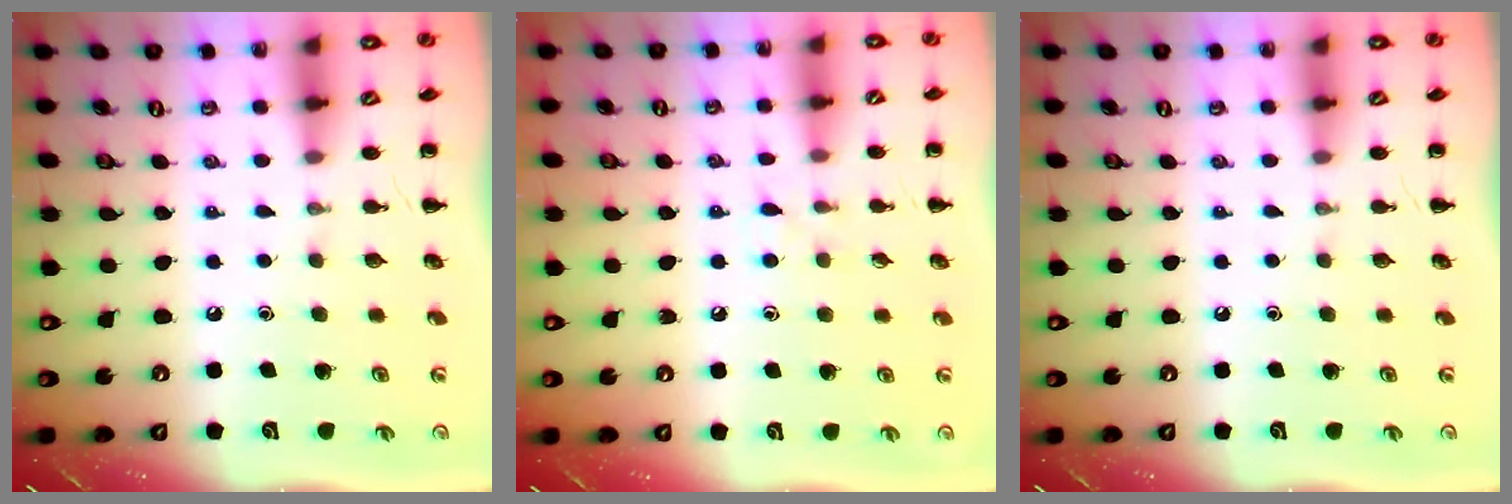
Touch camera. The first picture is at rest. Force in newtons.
{"total": 4.8, "press": 4.4, "slide": 2.0}
{"total": 0.0}